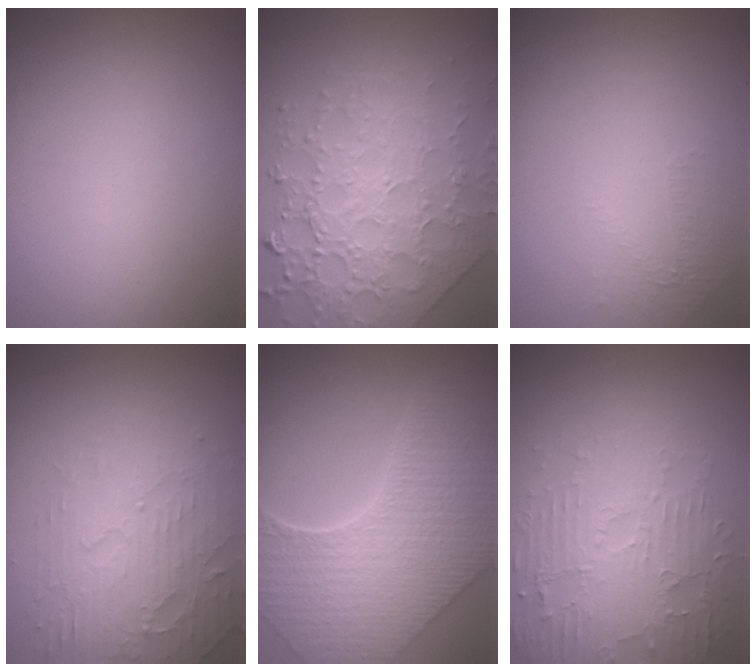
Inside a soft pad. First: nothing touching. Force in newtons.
{"total": 7.9, "press": 5.6, "slide": 5.6}
{"total": 0.9, "press": 0.4, "slide": 0.8}
{"total": 5.1, "press": 3.4, "slide": 3.7}
{"total": 8.4, "press": 6.3, "slide": 5.6}
{"total": 4.9, "press": 3.7, "slide": 3.2}